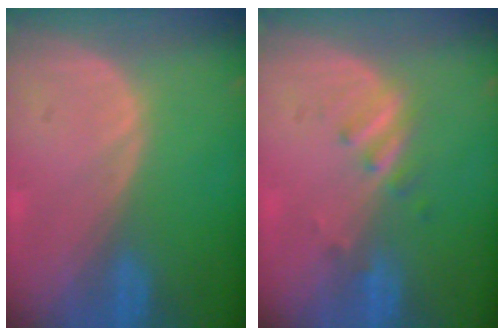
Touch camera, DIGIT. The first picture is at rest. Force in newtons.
{"total": 2.8, "press": 2.6, "slide": 1.2}